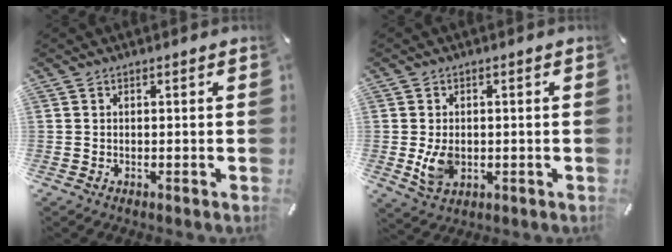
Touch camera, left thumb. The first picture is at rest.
{"total": 6.2, "force": [-0.6, 4.4, 4.3], "torque": [-0.091, -0.010, -0.014]}